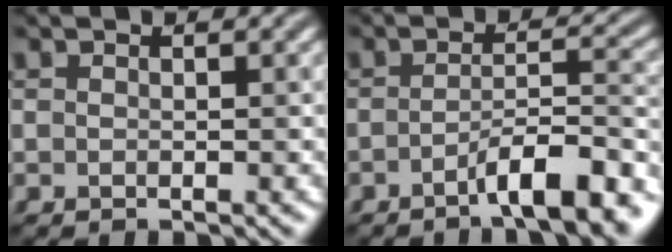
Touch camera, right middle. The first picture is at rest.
{"total": 6.5, "force": [-3.8, 1.2, 5.1], "torque": [-0.067, 0.013, -0.063]}